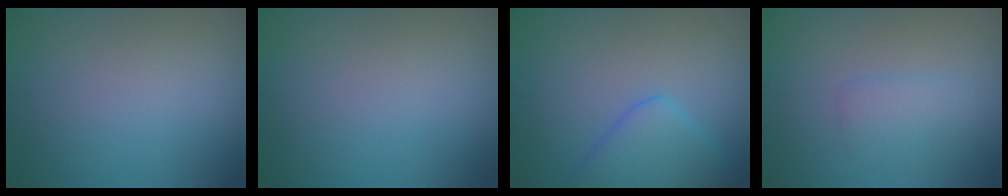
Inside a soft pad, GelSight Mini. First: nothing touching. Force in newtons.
{"total": 0.0}
{"total": 3.8, "press": 3.8, "slide": 0.3}
{"total": 1.9, "press": 1.9, "slide": 0.1}